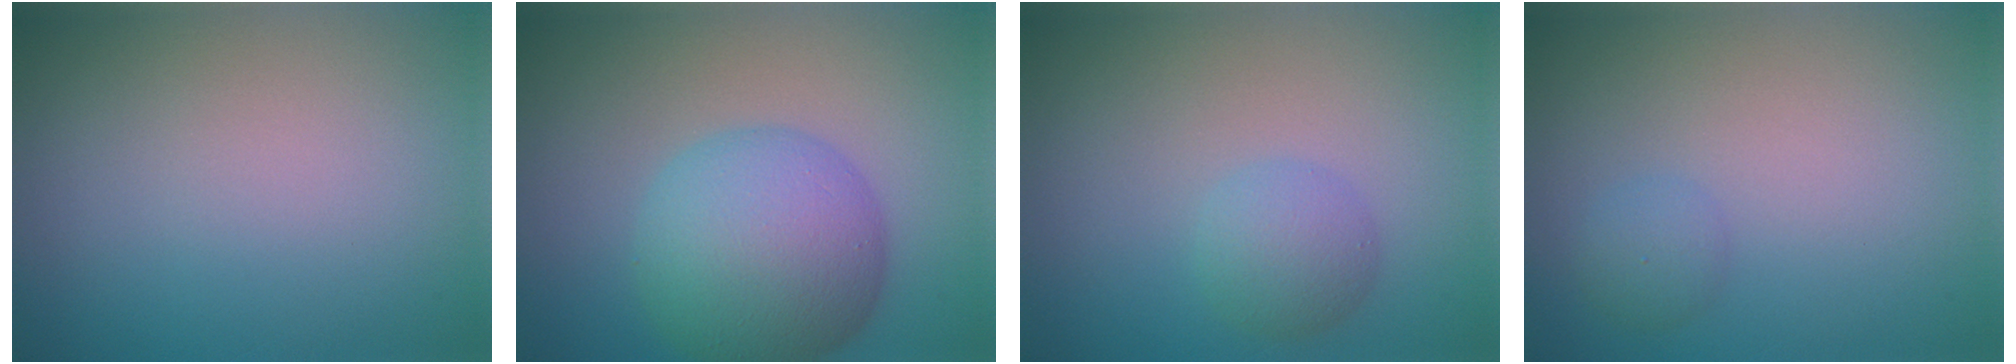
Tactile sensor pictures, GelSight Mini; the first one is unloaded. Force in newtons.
{"total": 8.6, "press": 8.6, "slide": 0.1}
{"total": 2.4, "press": 2.4, "slide": 0.1}
{"total": 1.4, "press": 1.4, "slide": 0.1}